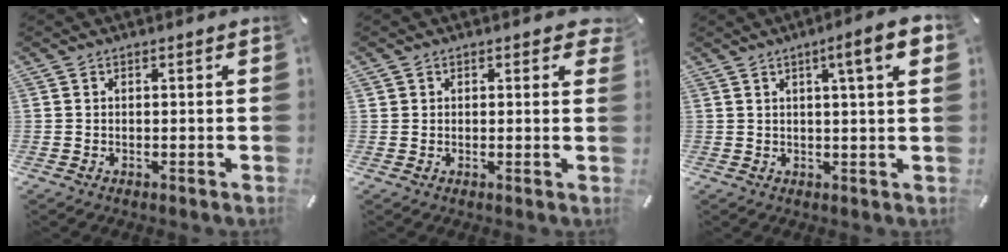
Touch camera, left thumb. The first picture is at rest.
{"total": 1.9, "force": [1.1, 1.4, 0.6], "torque": [0.002, 0.000, 0.016]}
{"total": 8.5, "force": [3.5, 1.0, 7.7], "torque": [-0.112, -0.010, 0.048]}